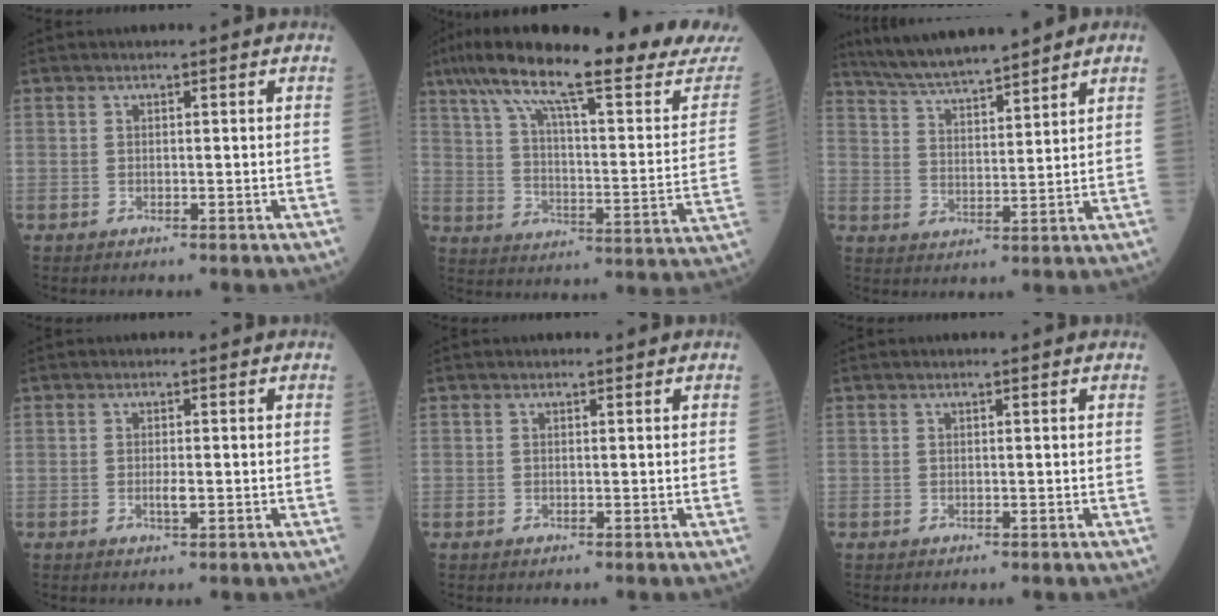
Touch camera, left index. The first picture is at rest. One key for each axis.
{"total": 27.4, "fx": 22.7, "fy": 2.0, "fz": 15.1, "tx": -0.247, "ty": -0.026, "tz": 0.314}
{"total": 11.5, "fx": 10.2, "fy": 0.8, "fz": 5.2, "tx": -0.091, "ty": 0.018, "tz": 0.178}
{"total": 1.4, "fx": -0.2, "fy": 0.3, "fz": 1.3, "tx": -0.027, "ty": -0.002, "tz": -0.001}
{"total": 0.8, "fx": 0.7, "fy": 0.1, "fz": 0.4, "tx": -0.010, "ty": 0.007, "tz": 0.011}
{"total": 1.0, "fx": 0.8, "fy": 0.0, "fz": 0.6, "tx": -0.011, "ty": 0.010, "tz": 0.013}